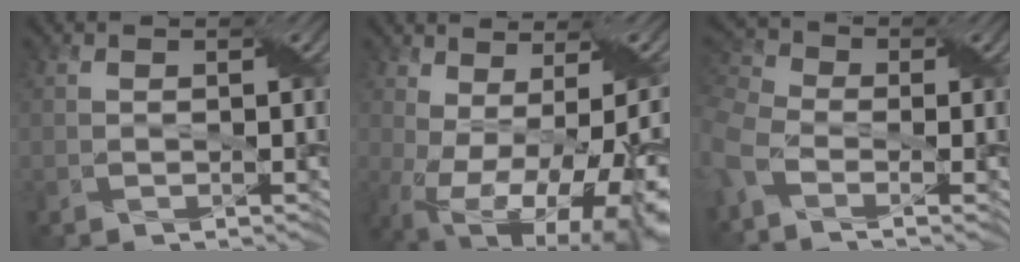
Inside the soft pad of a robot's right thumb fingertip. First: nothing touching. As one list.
[{"total": 16.7, "force": [-5.6, 6.9, 14.1], "torque": [-0.217, -0.037, -0.042]}, {"total": 6.6, "force": [-2.6, 3.8, 4.8], "torque": [-0.138, -0.012, -0.059]}]